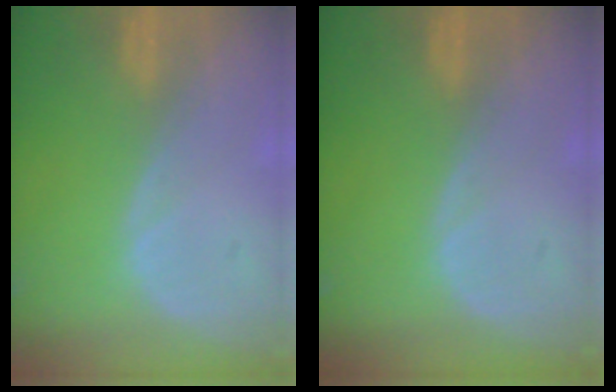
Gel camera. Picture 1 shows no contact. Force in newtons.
{"total": 0.0}